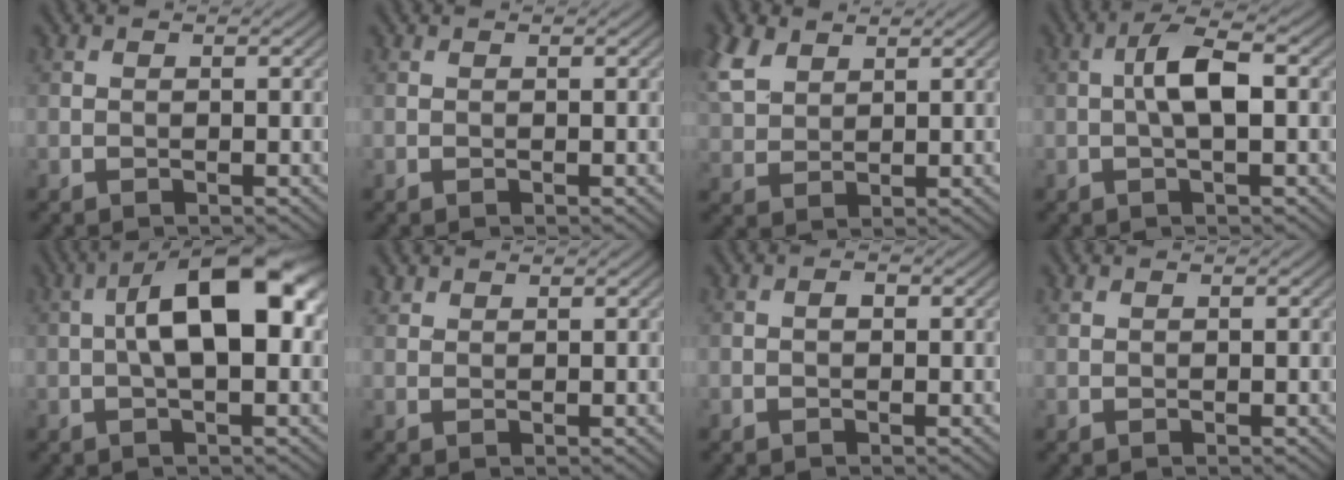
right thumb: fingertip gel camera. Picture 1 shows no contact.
{"total": 0.0}
{"total": 6.2, "force": [3.5, 3.6, 3.6], "torque": [-0.113, 0.013, 0.076]}
{"total": 4.9, "force": [0.0, 1.4, 4.7], "torque": [-0.094, 0.015, -0.005]}
{"total": 11.3, "force": [0.9, 4.6, 10.3], "torque": [-0.157, 0.023, 0.006]}
{"total": 1.2, "force": [1.1, 0.5, 0.1], "torque": [-0.006, 0.003, 0.026]}
{"total": 0.8, "force": [0.0, 0.5, 0.5], "torque": [-0.009, 0.001, -0.002]}
{"total": 0.6, "force": [0.3, 0.3, 0.3], "torque": [-0.008, 0.001, 0.008]}